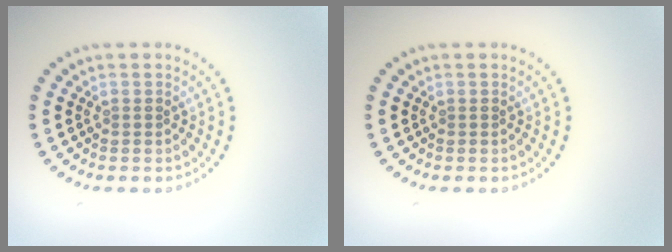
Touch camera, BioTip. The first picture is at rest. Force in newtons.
{"total": 0.0}